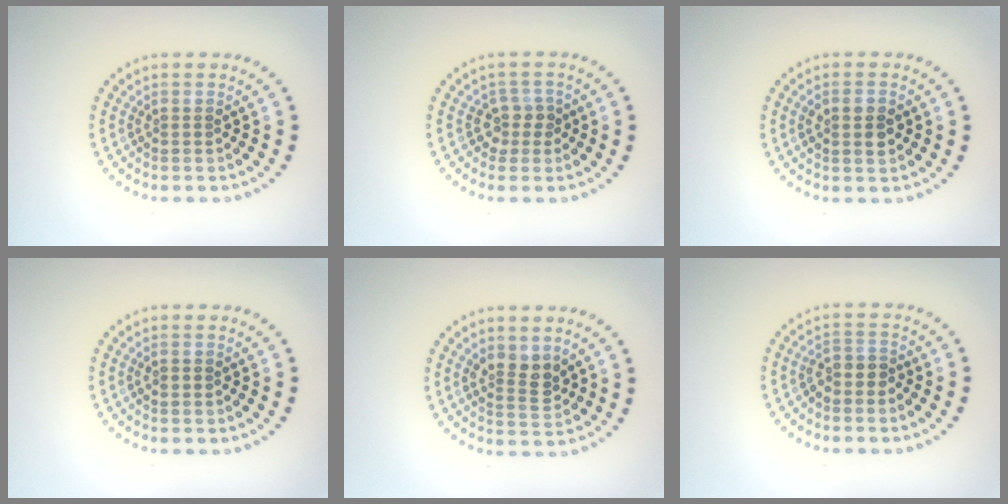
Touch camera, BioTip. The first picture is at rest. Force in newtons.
{"total": 1.7, "press": 1.4, "slide": 1.0}
{"total": 2.2, "press": 2.2, "slide": 0.2}
{"total": 1.0, "press": 0.9, "slide": 0.2}
{"total": 2.6, "press": 2.4, "slide": 0.9}
{"total": 1.8, "press": 1.6, "slide": 0.9}